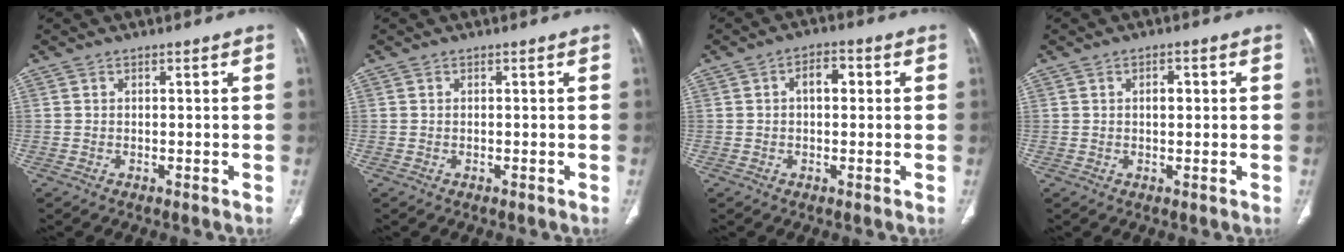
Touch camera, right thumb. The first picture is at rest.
{"total": 0.0}
{"total": 4.2, "force": [0.6, 2.5, 3.4], "torque": [-0.044, 0.015, 0.006]}
{"total": 4.3, "force": [0.7, 2.4, 3.5], "torque": [-0.041, 0.005, 0.010]}